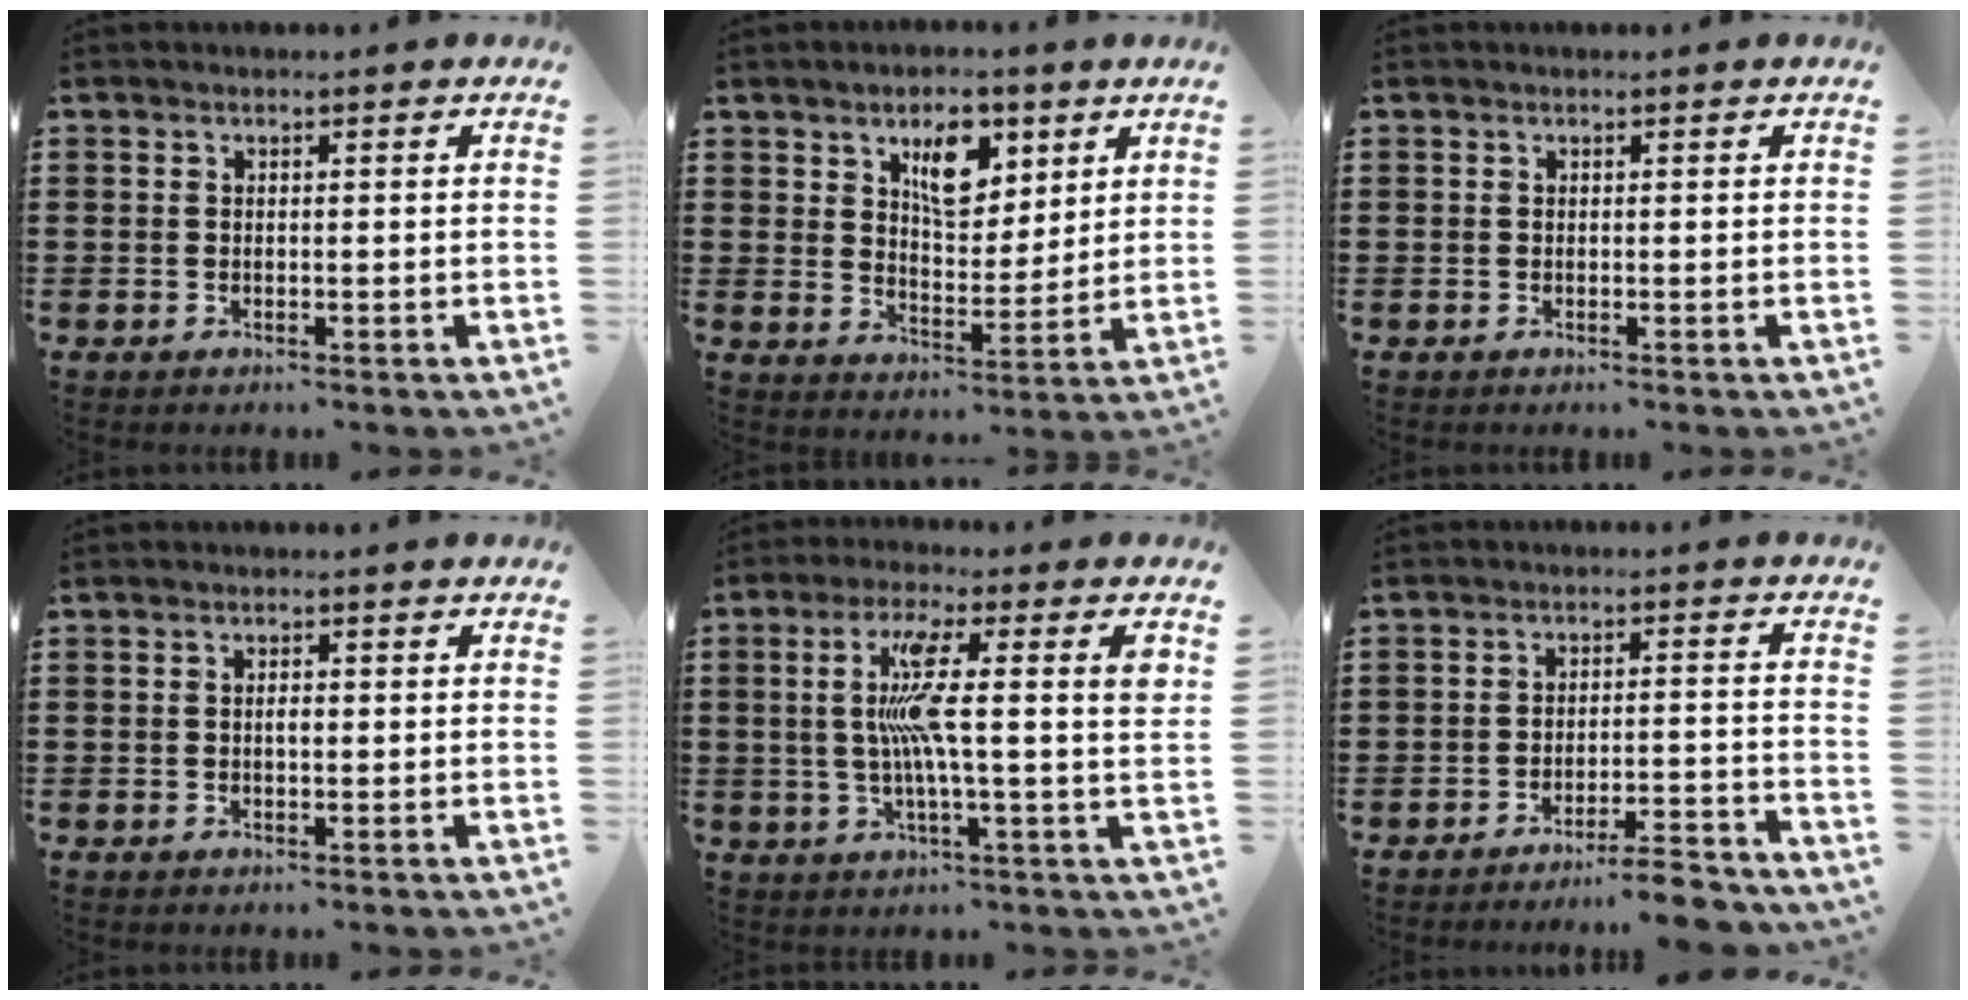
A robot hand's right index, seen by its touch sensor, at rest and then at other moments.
{"total": 8.0, "force": [4.3, 4.3, 5.2], "torque": [-0.078, 0.000, 0.070]}
{"total": 0.0}
{"total": 1.4, "force": [-0.1, 0.5, 1.3], "torque": [-0.025, 0.001, -0.002]}
{"total": 10.6, "force": [1.4, 1.1, 10.5], "torque": [-0.208, -0.003, 0.013]}
{"total": 5.5, "force": [-5.1, -0.1, 1.9], "torque": [-0.030, -0.008, -0.097]}